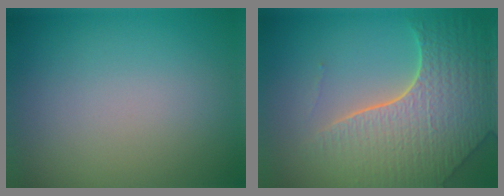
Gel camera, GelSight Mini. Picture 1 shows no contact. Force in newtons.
{"total": 7.9, "press": 5.7, "slide": 5.4}